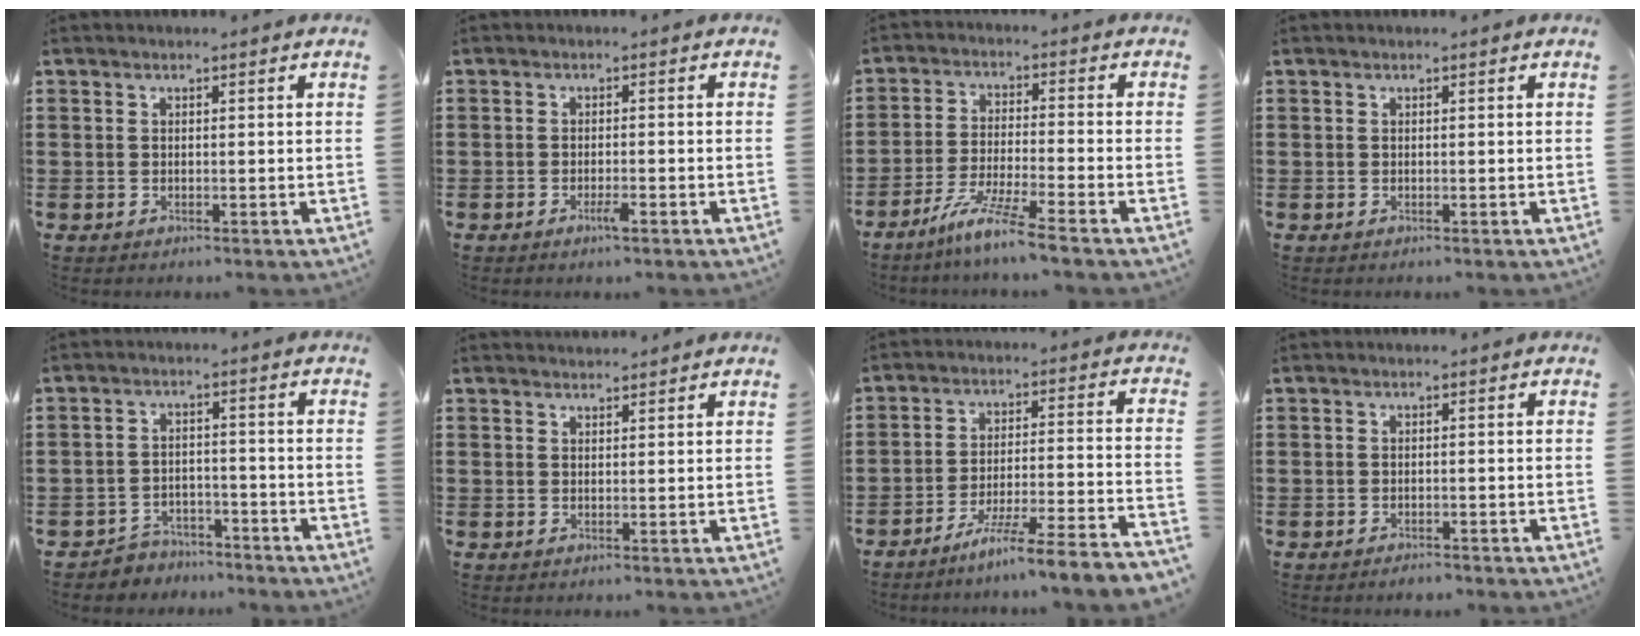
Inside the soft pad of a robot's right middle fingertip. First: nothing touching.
{"total": 1.9, "force": [-1.1, 0.3, 1.5], "torque": [-0.027, -0.002, -0.019]}
{"total": 7.5, "force": [-6.1, -0.5, 4.3], "torque": [-0.086, -0.016, -0.115]}
{"total": 0.0}
{"total": 3.8, "force": [-3.7, 0.8, -0.2], "torque": [-0.007, 0.000, -0.079]}
{"total": 1.3, "force": [1.3, 0.2, 0.1], "torque": [0.002, -0.004, 0.023]}
{"total": 7.6, "force": [-6.6, -1.4, 3.4], "torque": [-0.056, -0.018, -0.129]}
{"total": 1.1, "force": [-1.1, 0.1, 0.1], "torque": [-0.006, -0.003, -0.021]}